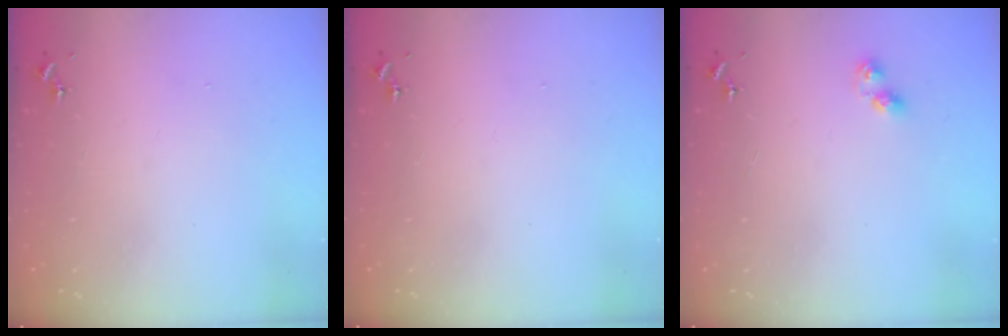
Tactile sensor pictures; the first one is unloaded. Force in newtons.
{"total": 0.0}
{"total": 5.9, "press": 5.9, "slide": 0.2}